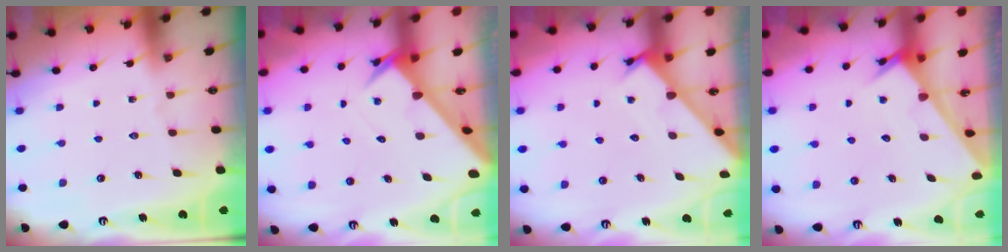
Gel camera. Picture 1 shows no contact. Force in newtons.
{"total": 2.7, "press": 2.7, "slide": 0.1}
{"total": 2.4, "press": 2.4, "slide": 0.3}
{"total": 2.5, "press": 2.5, "slide": 0.1}